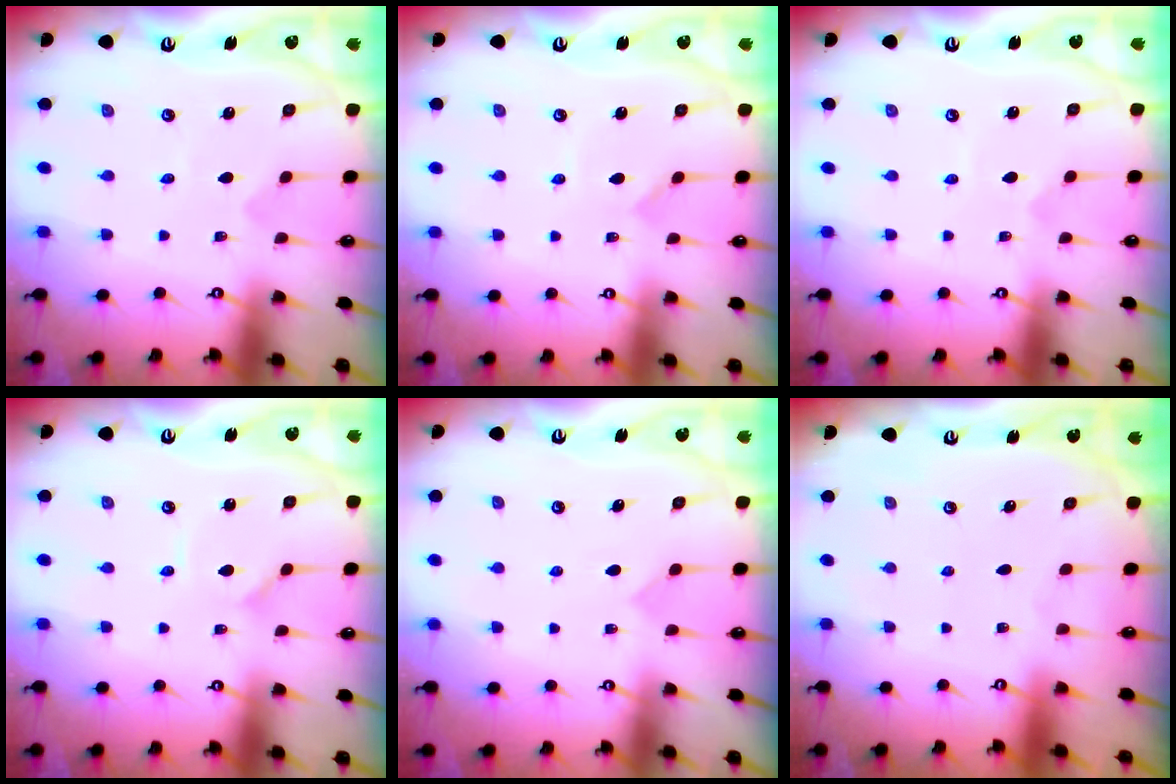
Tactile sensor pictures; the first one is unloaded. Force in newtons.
{"total": 3.1, "press": 3.1, "slide": 0.2}
{"total": 1.0, "press": 0.9, "slide": 0.4}
{"total": 1.6, "press": 1.6, "slide": 0.1}
{"total": 2.8, "press": 2.7, "slide": 0.2}
{"total": 0.0}